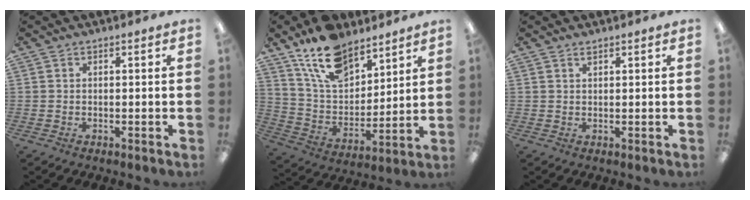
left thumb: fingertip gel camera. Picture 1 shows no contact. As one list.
[{"total": 16.1, "force": [11.8, 8.2, 7.2], "torque": [-0.141, -0.060, 0.219]}, {"total": 1.1, "force": [1.0, 0.2, 0.4], "torque": [-0.010, 0.000, 0.018]}]